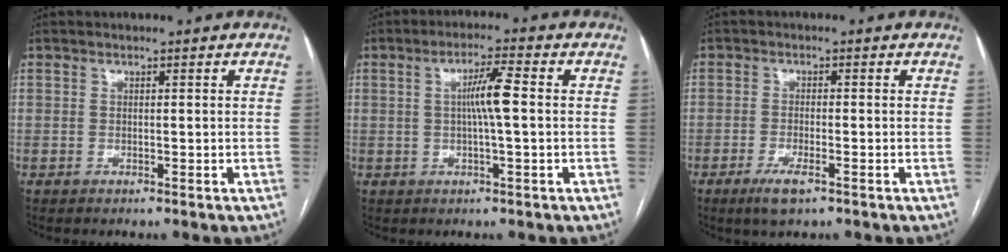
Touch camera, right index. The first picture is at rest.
{"total": 5.2, "force": [0.4, 0.3, 5.2], "torque": [-0.091, 0.010, 0.005]}
{"total": 3.8, "force": [-2.2, 0.8, 2.9], "torque": [-0.059, -0.005, -0.038]}